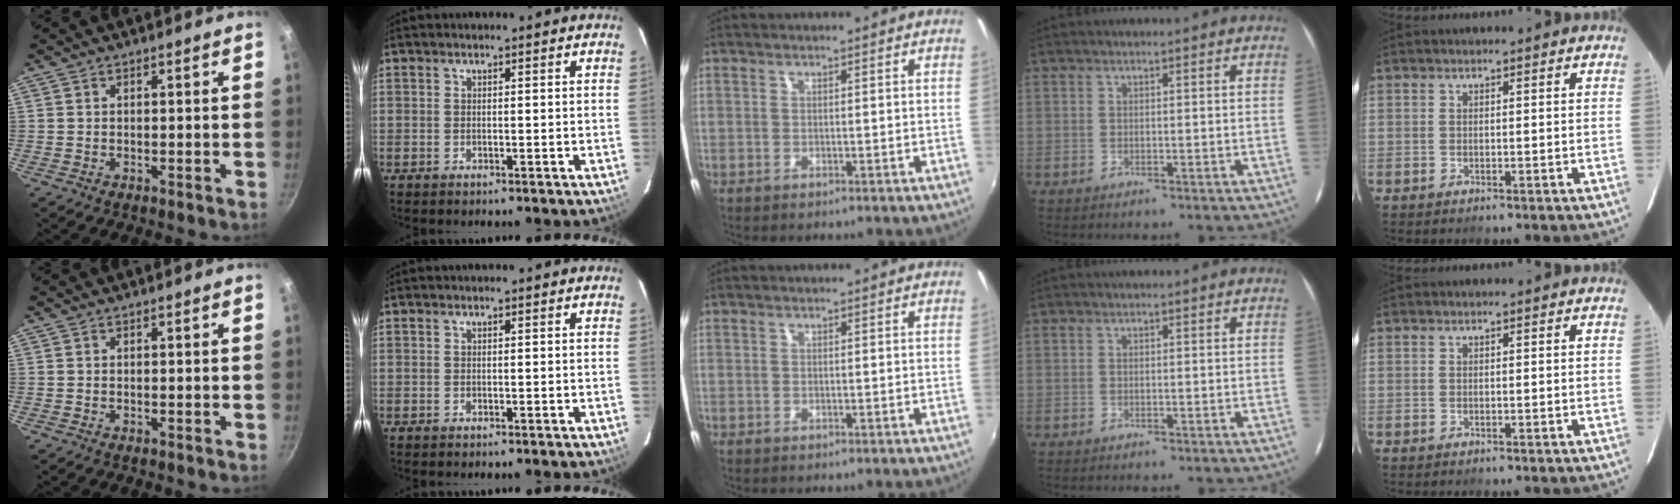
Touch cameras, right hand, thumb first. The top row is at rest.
{}